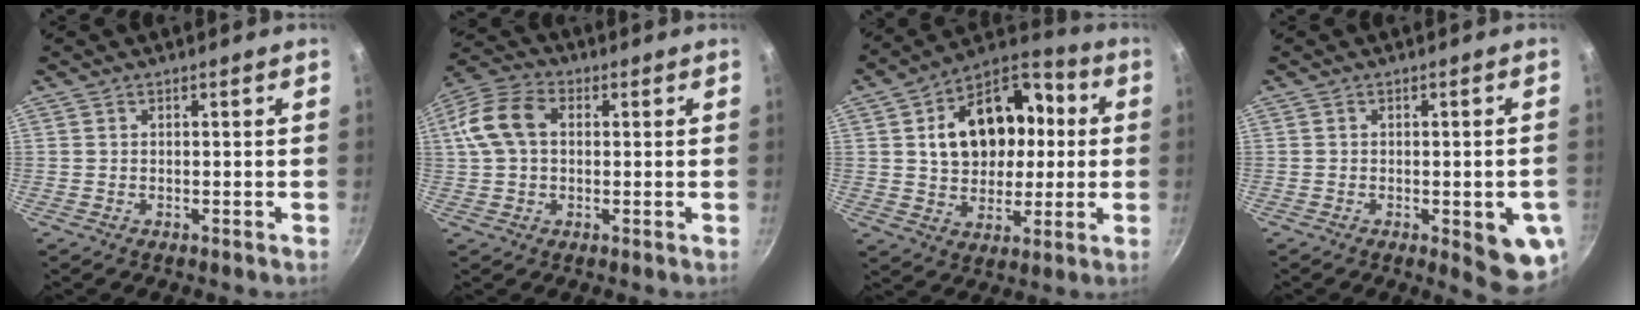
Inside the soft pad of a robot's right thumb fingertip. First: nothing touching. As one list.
[{"total": 10.1, "force": [1.7, 6.9, 7.2], "torque": [-0.150, 0.029, 0.026]}, {"total": 18.9, "force": [3.0, 13.0, 13.3], "torque": [-0.160, 0.024, 0.047]}, {"total": 9.5, "force": [-2.9, 3.3, 8.5], "torque": [-0.082, 0.002, -0.025]}]